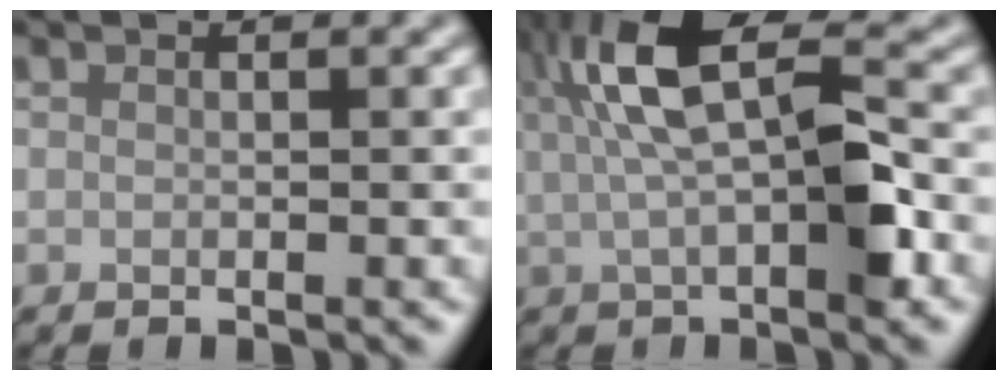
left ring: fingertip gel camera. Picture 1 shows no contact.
{"total": 7.9, "force": [1.0, 2.9, 7.3], "torque": [-0.137, 0.009, 0.015]}